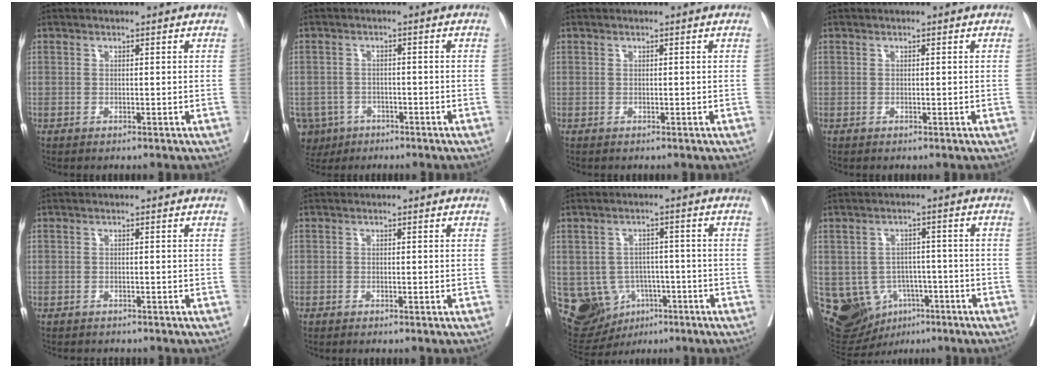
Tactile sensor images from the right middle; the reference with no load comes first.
{"total": 6.9, "force": [-4.0, 5.5, 1.2], "torque": [-0.033, 0.002, -0.061]}
{"total": 0.0}
{"total": 0.0}
{"total": 3.7, "force": [-3.4, 1.0, 1.1], "torque": [-0.015, -0.004, -0.046]}
{"total": 0.5, "force": [-0.5, -0.1, 0.2], "torque": [-0.001, 0.000, -0.012]}
{"total": 11.3, "force": [-4.4, 9.4, 4.5], "torque": [-0.089, 0.016, -0.054]}
{"total": 11.0, "force": [-4.7, 8.9, 4.3], "torque": [-0.078, 0.019, -0.060]}